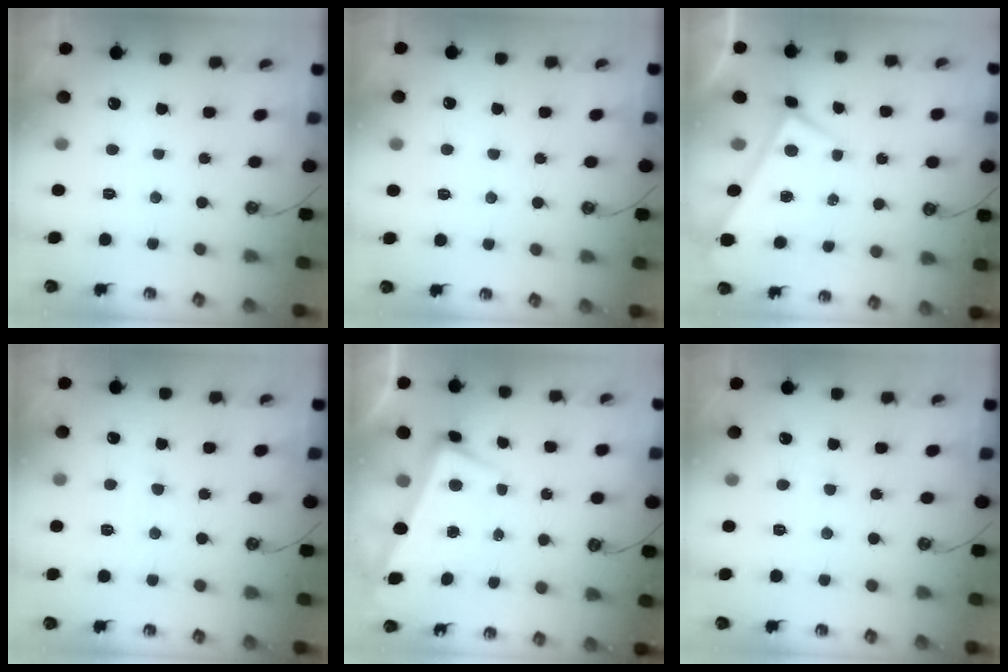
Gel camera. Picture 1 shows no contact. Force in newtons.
{"total": 0.0}
{"total": 0.0}
{"total": 1.9, "press": 1.8, "slide": 0.8}
{"total": 2.0, "press": 1.6, "slide": 1.1}
{"total": 0.5, "press": 0.1, "slide": 0.5}